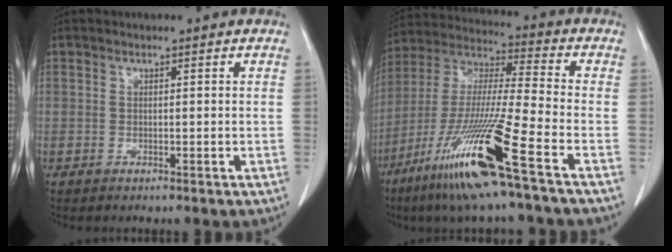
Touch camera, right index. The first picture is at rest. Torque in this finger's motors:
{"motor_torque": [1.94, -0.20, 0.55, 0.17]}